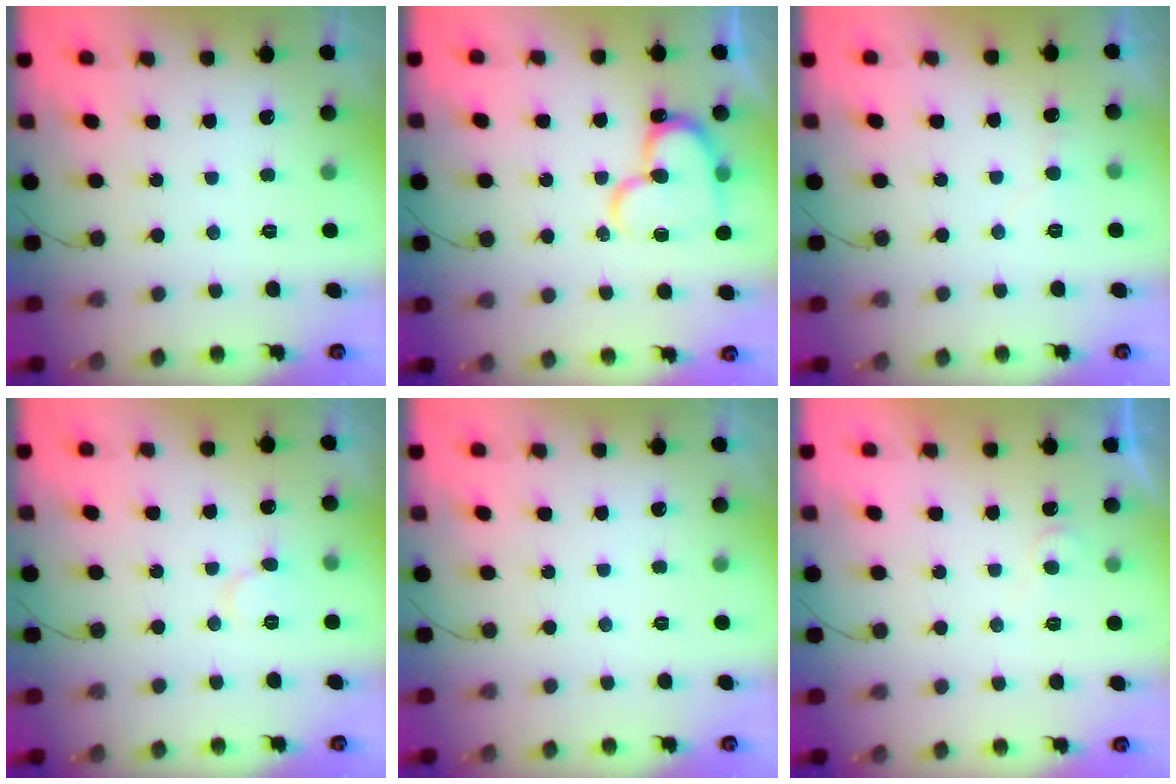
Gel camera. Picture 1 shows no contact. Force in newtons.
{"total": 15.6, "press": 15.5, "slide": 1.4}
{"total": 5.3, "press": 5.3, "slide": 0.5}
{"total": 6.1, "press": 6.1, "slide": 0.5}
{"total": 0.0}
{"total": 4.2, "press": 4.1, "slide": 0.4}